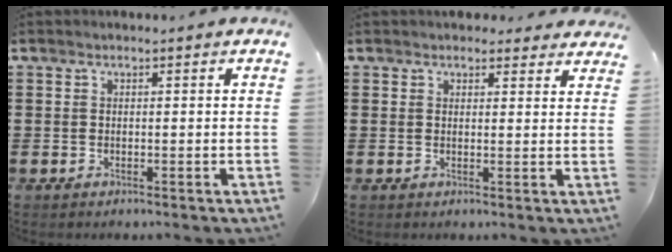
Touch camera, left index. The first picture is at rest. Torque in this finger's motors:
{"motor_torque": [1.29, -0.85, 0.02, -0.06]}